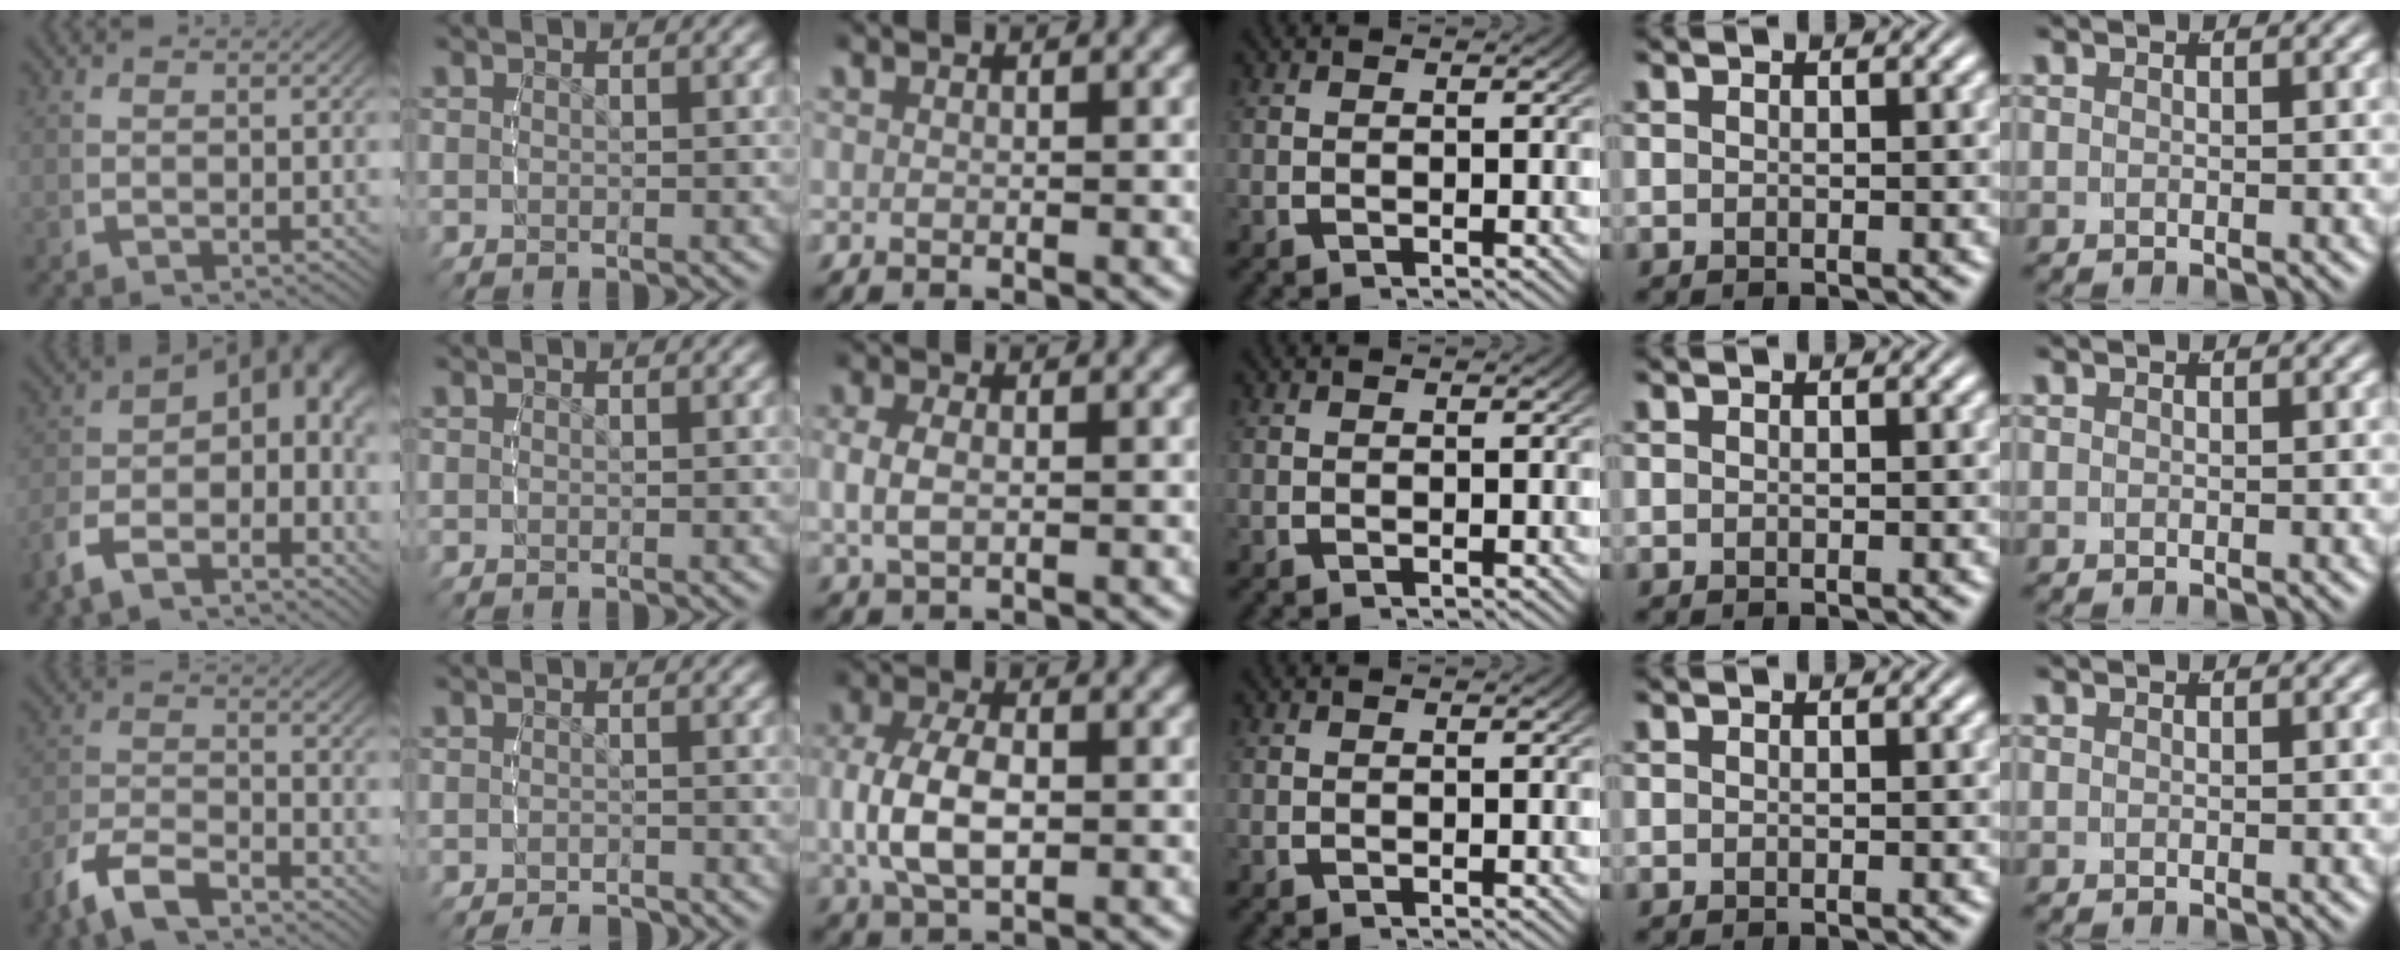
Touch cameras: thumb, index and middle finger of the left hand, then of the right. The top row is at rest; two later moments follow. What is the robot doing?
{"motion": "lift_and_place", "object": "bandage"}